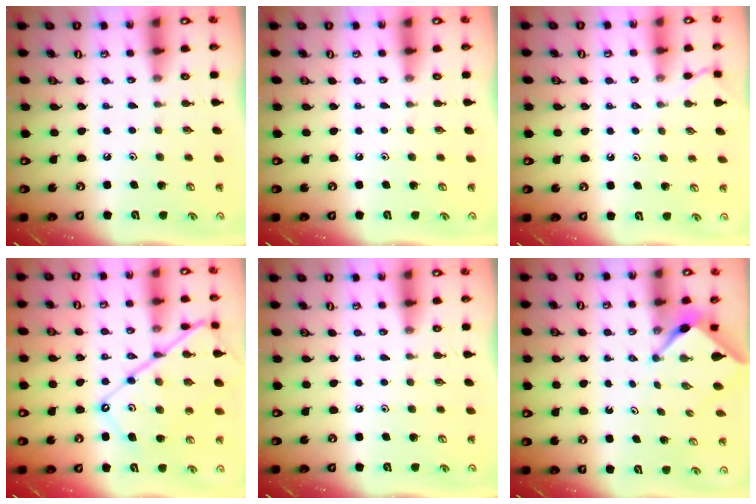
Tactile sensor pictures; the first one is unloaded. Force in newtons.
{"total": 0.0}
{"total": 2.9, "press": 2.8, "slide": 0.6}
{"total": 15.9, "press": 15.8, "slide": 1.7}
{"total": 0.0}
{"total": 2.2, "press": 2.2, "slide": 0.2}